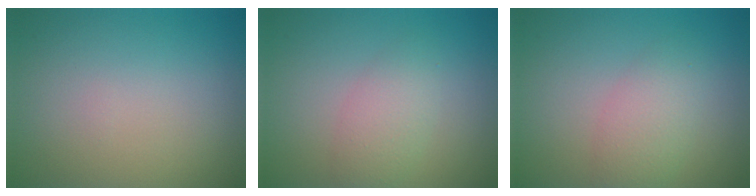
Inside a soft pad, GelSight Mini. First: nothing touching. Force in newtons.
{"total": 2.6, "press": 2.6, "slide": 0.0}
{"total": 3.1, "press": 3.1, "slide": 0.2}